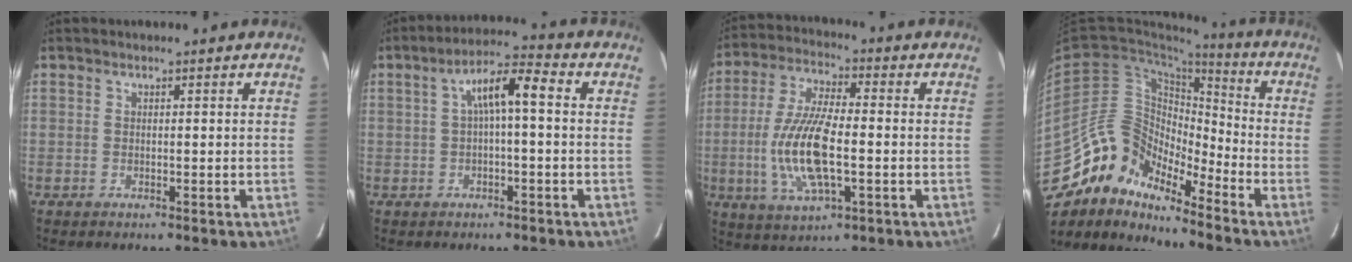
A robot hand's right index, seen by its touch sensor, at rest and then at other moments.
{"total": 6.7, "force": [0.3, 1.6, 6.5], "torque": [-0.121, 0.025, 0.009]}
{"total": 14.2, "force": [-2.5, 4.9, 13.1], "torque": [-0.274, -0.004, -0.048]}
{"total": 12.7, "force": [-11.2, 4.8, 3.5], "torque": [-0.058, 0.020, -0.231]}